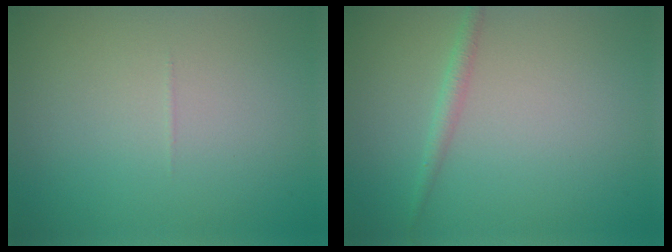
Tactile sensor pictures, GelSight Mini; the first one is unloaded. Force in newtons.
{"total": 1.3, "press": 1.3, "slide": 0.1}